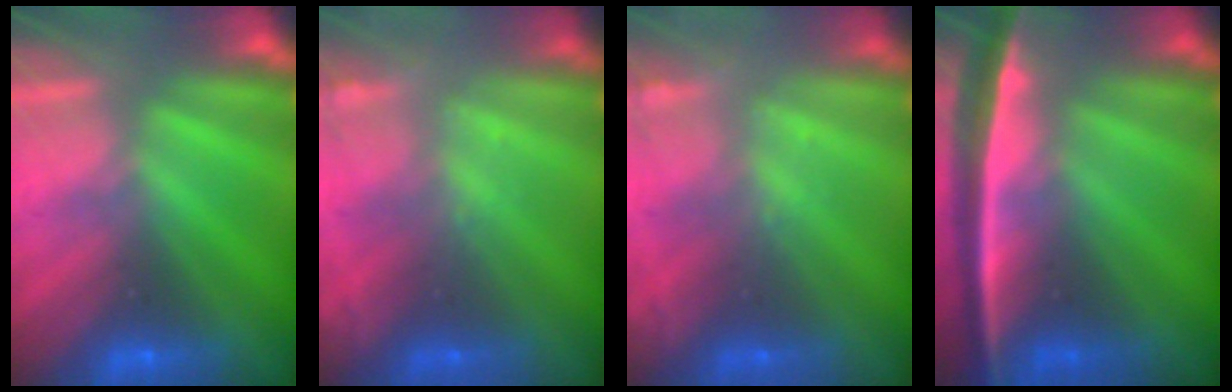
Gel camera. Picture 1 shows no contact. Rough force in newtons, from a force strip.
{"total": 2.1}
{"total": 2.1}
{"total": 8.0}